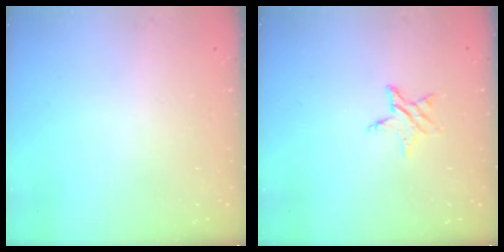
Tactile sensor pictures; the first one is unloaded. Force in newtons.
{"total": 3.9, "press": 3.9, "slide": 0.4}